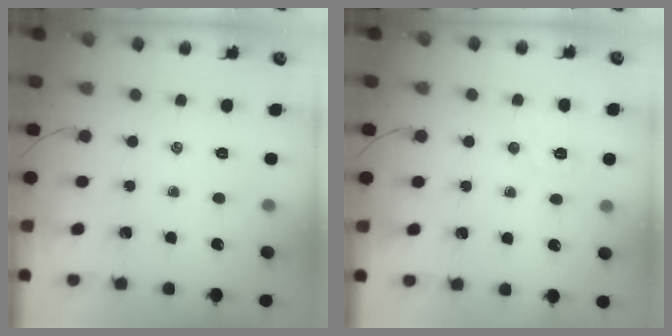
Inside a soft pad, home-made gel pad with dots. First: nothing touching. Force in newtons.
{"total": 5.0, "press": 4.8, "slide": 1.2}